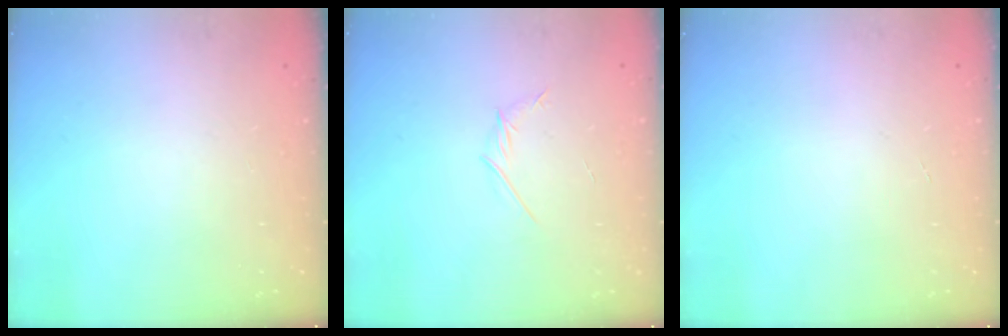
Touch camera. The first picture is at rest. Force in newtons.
{"total": 2.8, "press": 2.7, "slide": 0.8}
{"total": 0.0}